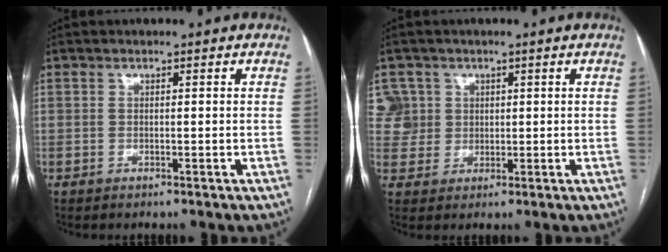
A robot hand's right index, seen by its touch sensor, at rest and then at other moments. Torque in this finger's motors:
{"motor_torque": [0.06, 0.07, 0.04, 0.00]}